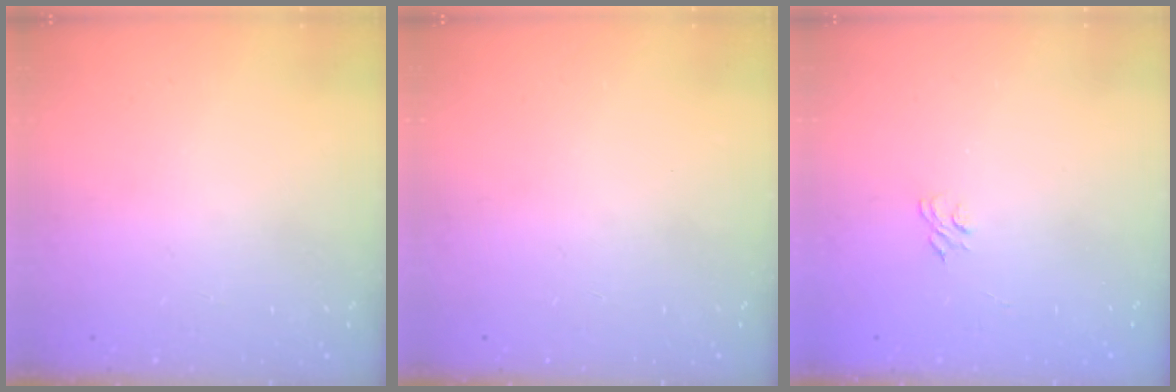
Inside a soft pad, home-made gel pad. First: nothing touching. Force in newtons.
{"total": 0.0}
{"total": 4.2, "press": 4.0, "slide": 1.1}